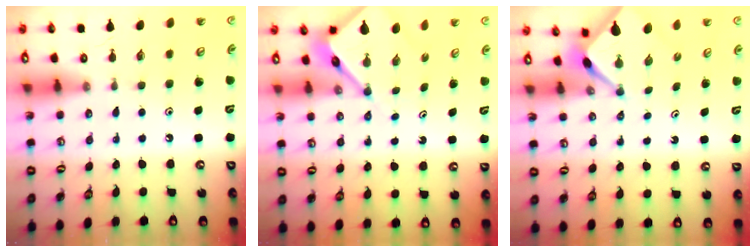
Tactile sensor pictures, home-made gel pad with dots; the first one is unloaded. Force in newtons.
{"total": 5.9, "press": 5.9, "slide": 0.6}
{"total": 2.4, "press": 2.4, "slide": 0.3}